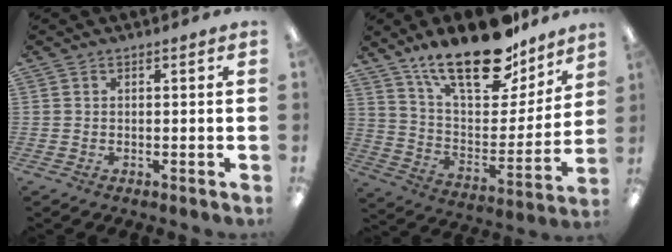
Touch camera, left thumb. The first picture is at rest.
{"total": 23.9, "force": [17.3, 9.6, 13.5], "torque": [-0.214, -0.108, 0.300]}